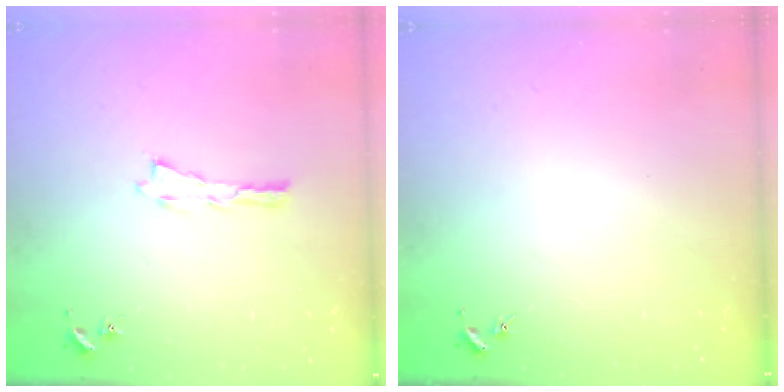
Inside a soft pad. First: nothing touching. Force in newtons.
{"total": 0.0}